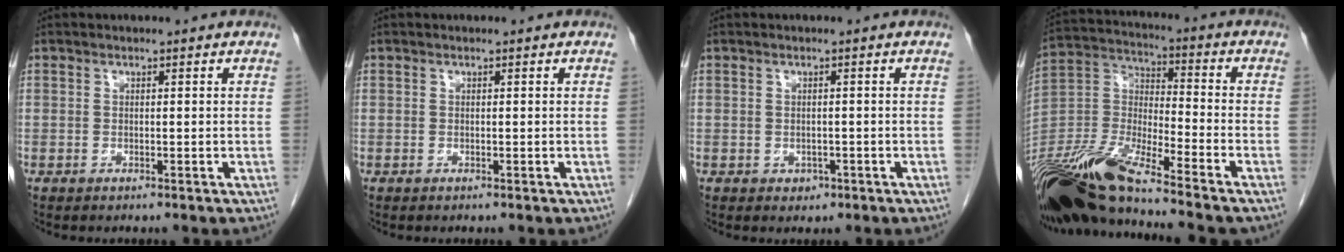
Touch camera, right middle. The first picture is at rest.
{"total": 0.0}
{"total": 1.3, "force": [-0.5, 1.1, 0.5], "torque": [-0.008, 0.002, -0.003]}
{"total": 18.2, "force": [-14.7, 1.3, 10.6], "torque": [-0.240, -0.020, -0.281]}